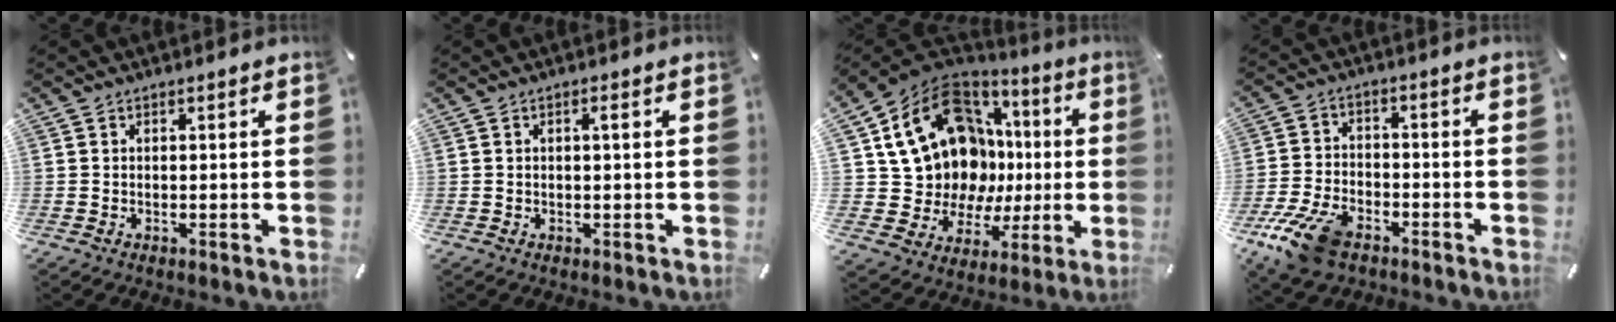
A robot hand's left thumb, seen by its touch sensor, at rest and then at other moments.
{"total": 1.4, "force": [0.3, 0.4, 1.3], "torque": [-0.025, 0.003, 0.004]}
{"total": 19.8, "force": [7.5, 14.7, 11.1], "torque": [-0.199, -0.062, 0.158]}
{"total": 11.7, "force": [-7.1, 6.5, 6.7], "torque": [-0.136, 0.032, -0.128]}